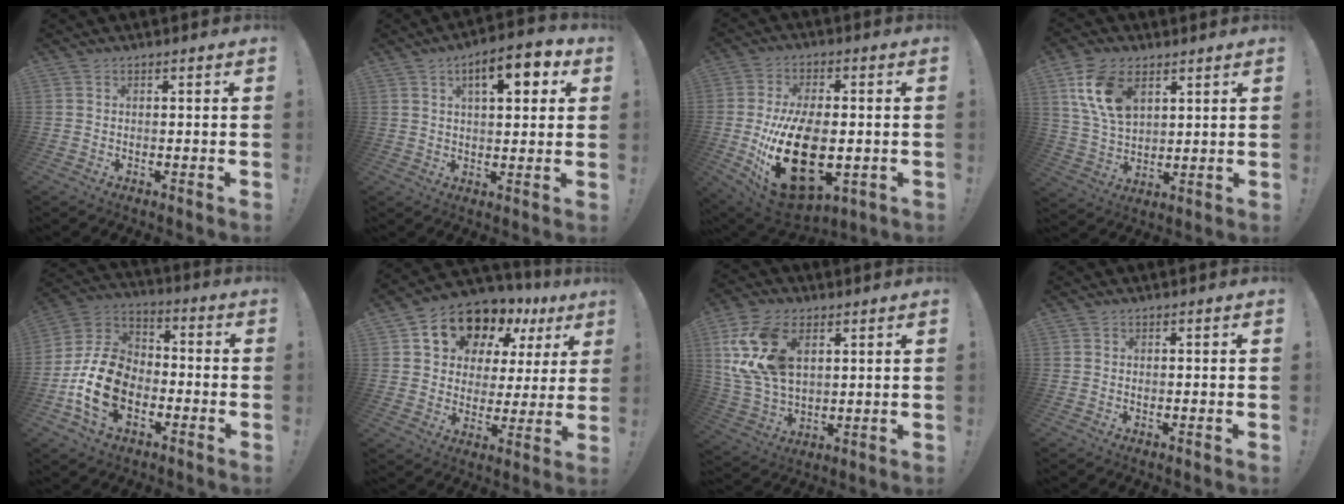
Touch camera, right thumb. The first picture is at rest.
{"total": 10.1, "force": [4.2, 4.2, 8.2], "torque": [-0.108, -0.012, 0.063]}
{"total": 23.7, "force": [-3.7, 13.4, 19.2], "torque": [-0.365, 0.002, -0.046]}
{"total": 13.8, "force": [6.3, 8.5, 8.9], "torque": [-0.170, -0.012, 0.122]}
{"total": 18.0, "force": [-5.8, 12.4, 11.7], "torque": [-0.217, 0.041, -0.093]}
{"total": 13.8, "force": [9.5, 8.4, 5.5], "torque": [-0.096, -0.070, 0.177]}
{"total": 17.8, "force": [6.2, 11.7, 11.9], "torque": [-0.237, -0.018, 0.119]}
{"total": 0.0}